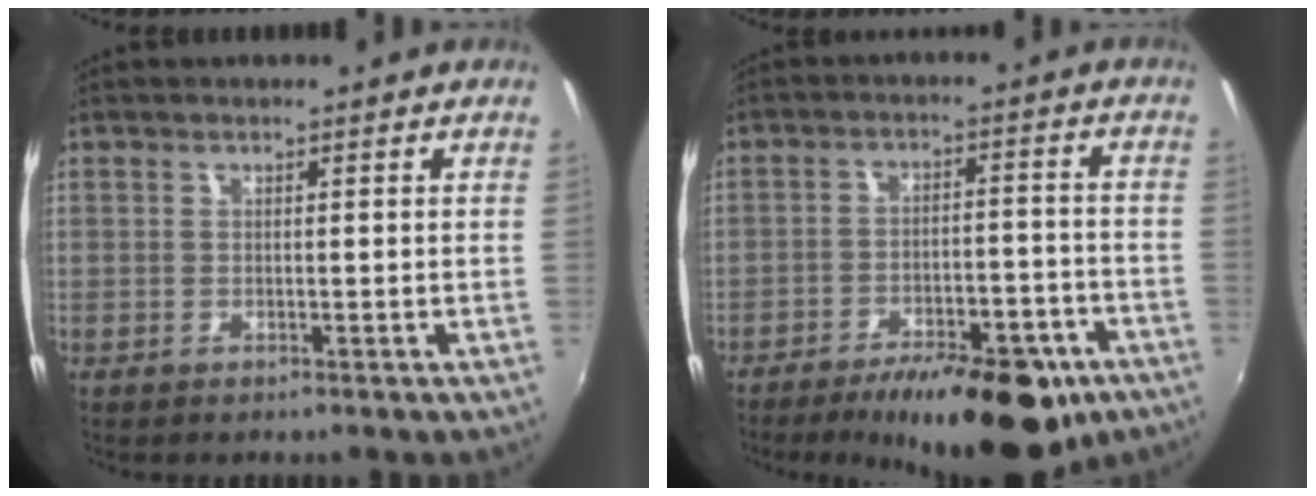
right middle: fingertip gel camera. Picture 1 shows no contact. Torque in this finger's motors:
{"motor_torque": [1.19, -0.95, 0.26, 0.11]}